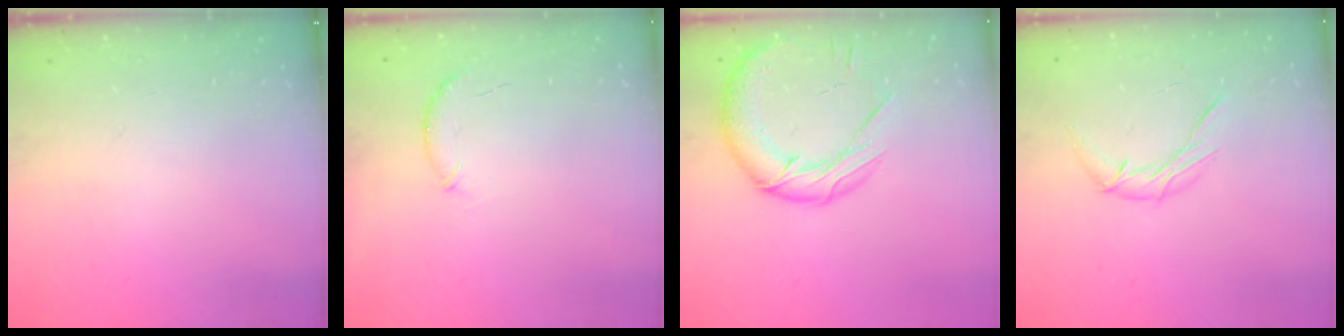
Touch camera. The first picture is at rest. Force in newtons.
{"total": 6.5, "press": 6.5, "slide": 1.0}
{"total": 18.4, "press": 18.2, "slide": 2.8}
{"total": 6.8, "press": 6.8, "slide": 0.7}